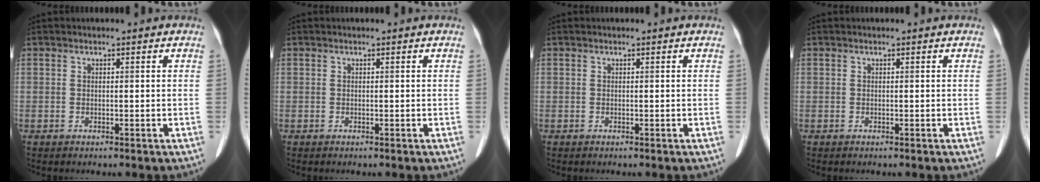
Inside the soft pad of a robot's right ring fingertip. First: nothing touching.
{"total": 0.0}
{"total": 0.0}
{"total": 0.0}